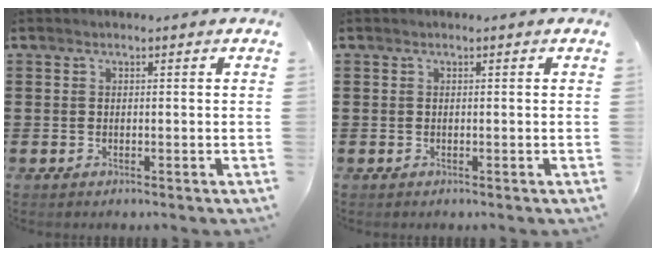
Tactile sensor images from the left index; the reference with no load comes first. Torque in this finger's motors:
{"motor_torque": [-0.02, 0.00, 0.00, 0.00]}